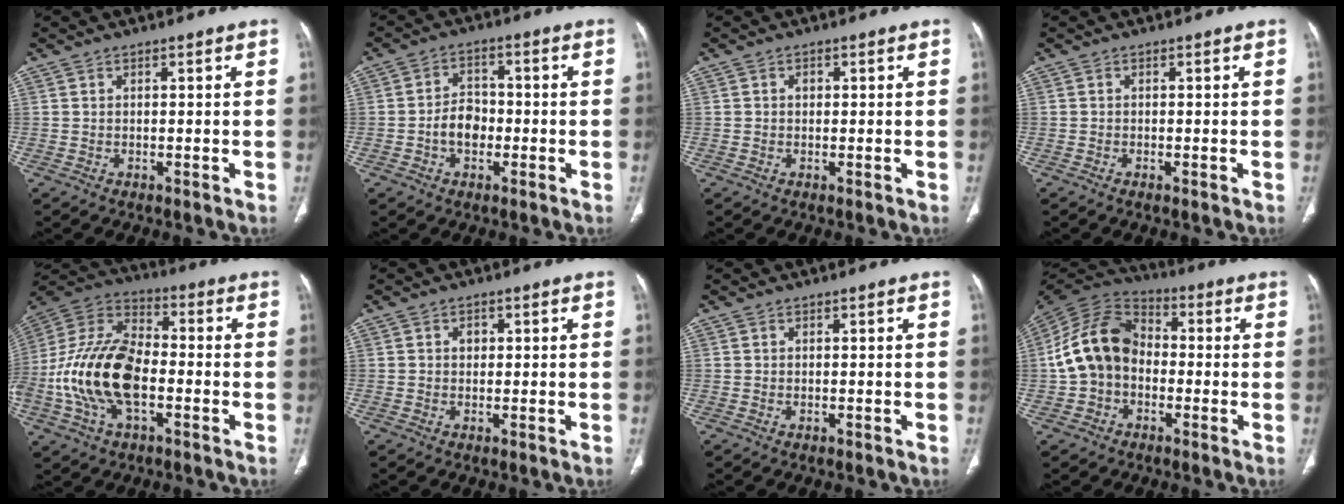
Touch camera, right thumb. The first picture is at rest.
{"total": 4.8, "force": [-1.4, 3.8, 2.7], "torque": [-0.026, 0.020, -0.031]}
{"total": 0.9, "force": [0.1, 0.8, 0.5], "torque": [-0.004, 0.003, -0.001]}
{"total": 0.7, "force": [-0.4, 0.2, 0.5], "torque": [-0.013, -0.001, -0.009]}
{"total": 20.3, "force": [-4.3, 11.4, 16.3], "torque": [-0.329, 0.029, -0.081]}
{"total": 1.5, "force": [0.3, 1.3, 0.8], "torque": [-0.004, 0.003, 0.001]}
{"total": 0.0}
{"total": 14.1, "force": [-1.4, 10.7, 9.0], "torque": [-0.160, 0.039, -0.039]}